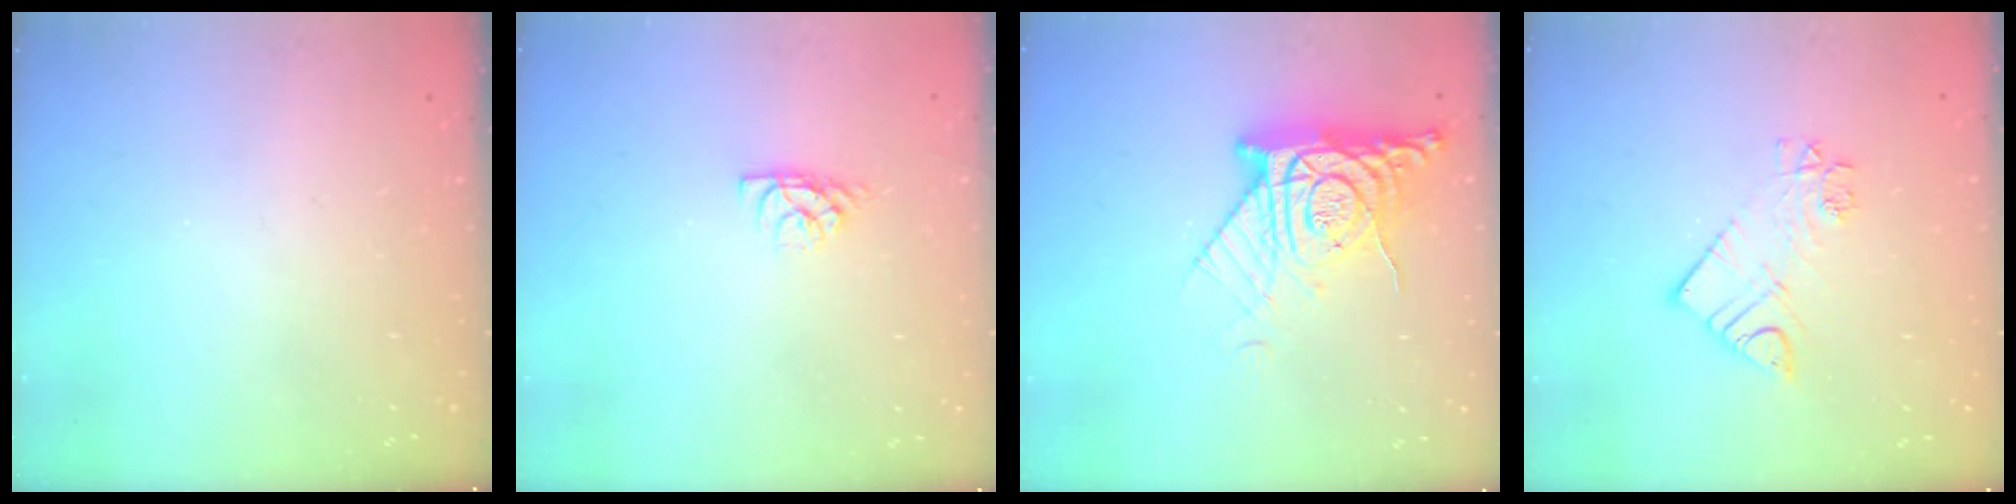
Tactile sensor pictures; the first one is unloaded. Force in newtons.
{"total": 4.6, "press": 4.6, "slide": 0.5}
{"total": 12.1, "press": 12.0, "slide": 1.4}
{"total": 9.3, "press": 9.3, "slide": 0.7}